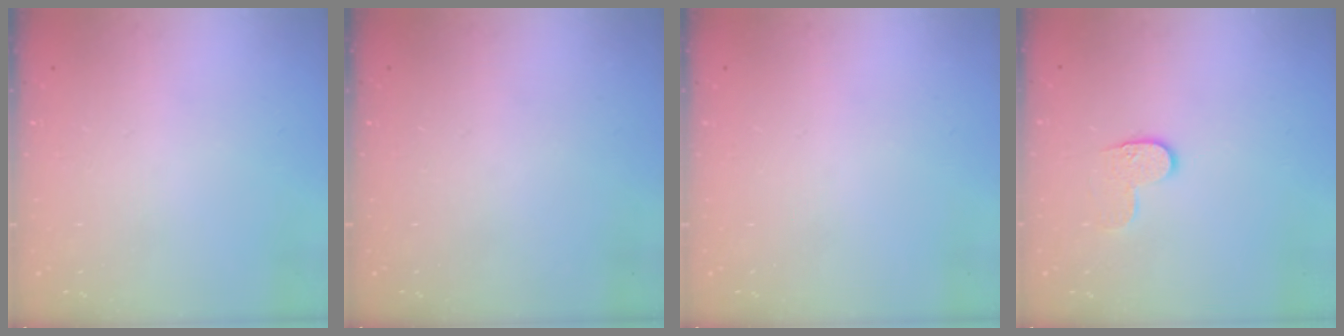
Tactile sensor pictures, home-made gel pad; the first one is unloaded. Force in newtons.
{"total": 0.0}
{"total": 0.0}
{"total": 6.0, "press": 6.0, "slide": 0.5}